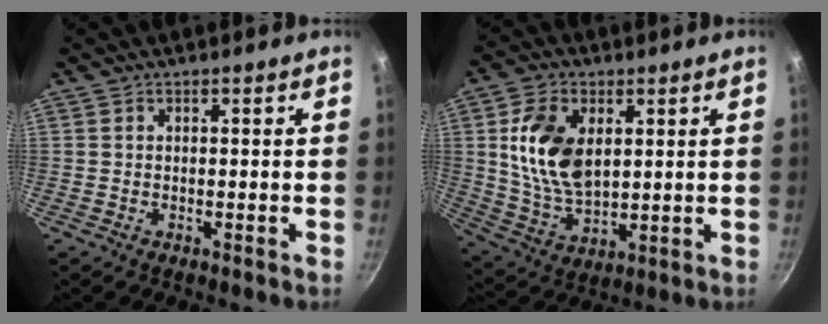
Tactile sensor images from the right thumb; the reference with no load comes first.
{"total": 13.8, "force": [3.2, 8.5, 10.4], "torque": [-0.178, -0.017, 0.069]}